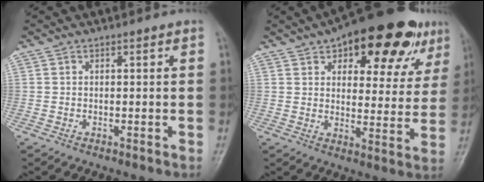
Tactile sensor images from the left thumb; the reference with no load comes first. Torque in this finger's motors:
{"motor_torque": [0.64, 0.65, 0.98, -0.77, 0.20]}